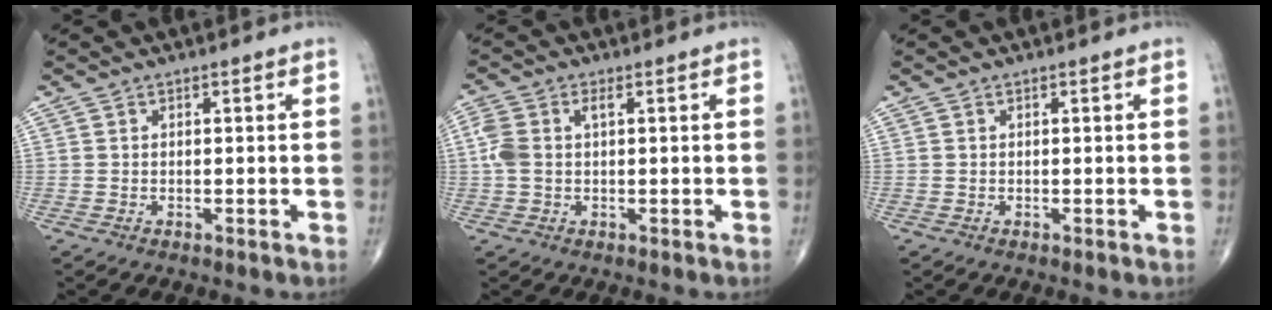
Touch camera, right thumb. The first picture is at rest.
{"total": 5.3, "force": [0.9, 2.9, 4.3], "torque": [-0.130, 0.024, 0.017]}
{"total": 0.0}